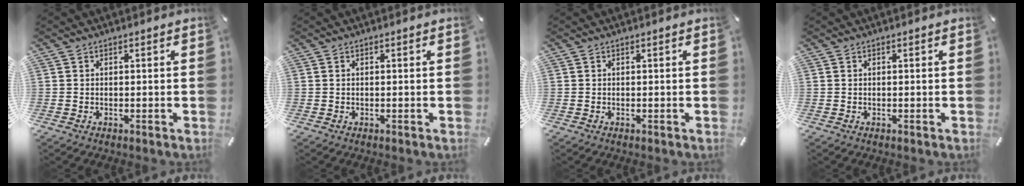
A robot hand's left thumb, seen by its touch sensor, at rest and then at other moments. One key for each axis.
{"total": 0.0}
{"total": 0.0}
{"total": 0.0}